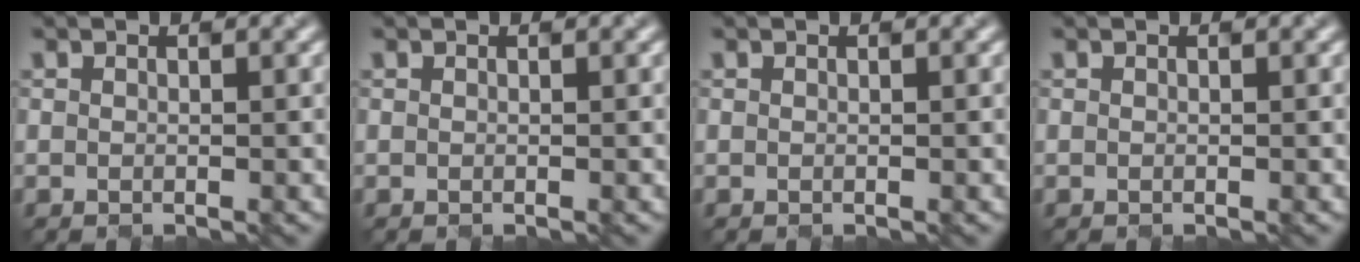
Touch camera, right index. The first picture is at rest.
{"total": 0.0}
{"total": 0.0}
{"total": 0.0}